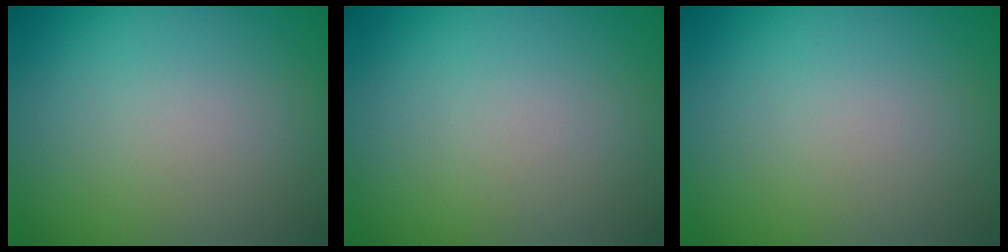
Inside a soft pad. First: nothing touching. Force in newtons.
{"total": 0.0}
{"total": 0.0}